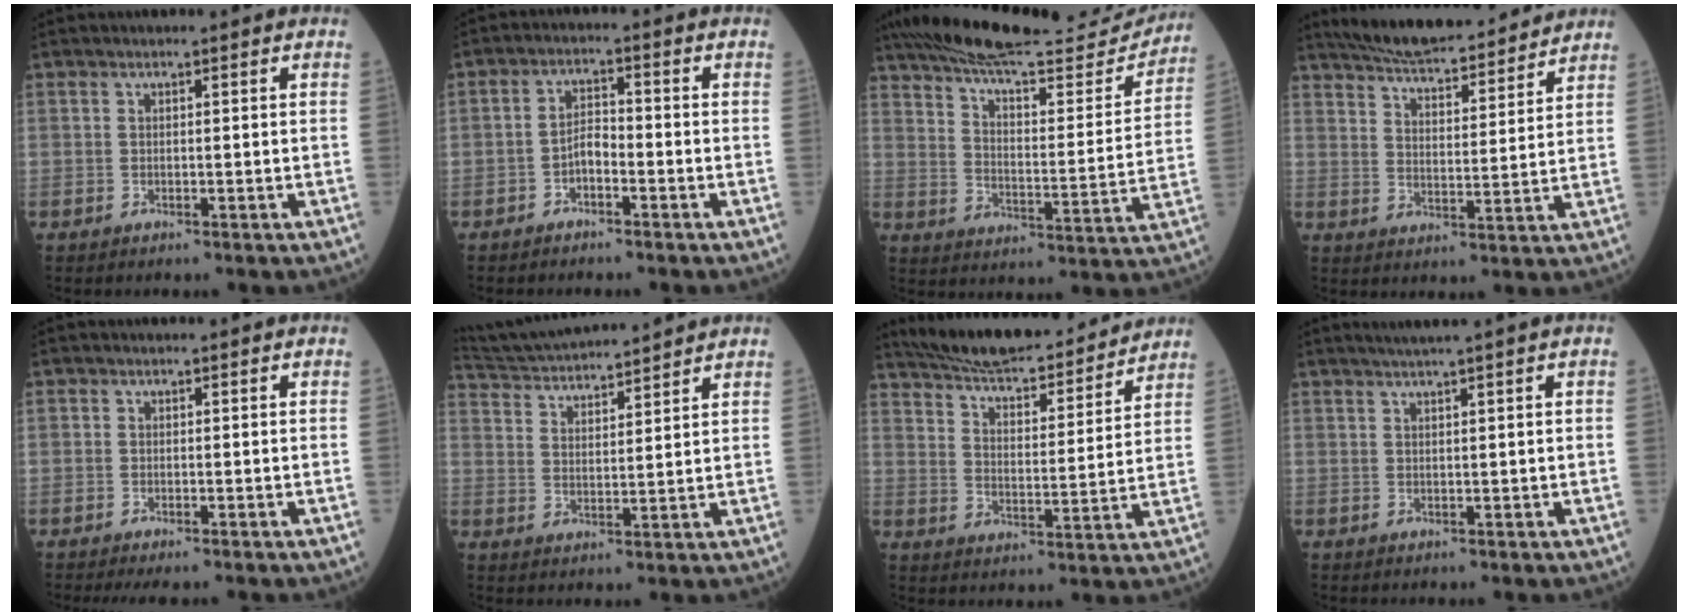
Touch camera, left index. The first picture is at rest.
{"total": 3.0, "force": [-1.7, 1.1, 2.2], "torque": [-0.039, 0.009, -0.026]}
{"total": 23.9, "force": [22.1, 3.1, 8.6], "torque": [-0.142, -0.033, 0.308]}
{"total": 16.3, "force": [14.9, 2.3, 6.2], "torque": [-0.098, 0.008, 0.225]}
{"total": 2.2, "force": [-1.9, 0.5, 1.2], "torque": [-0.017, -0.007, -0.027]}
{"total": 13.6, "force": [12.9, 0.5, 4.4], "torque": [-0.094, 0.025, 0.213]}
{"total": 19.8, "force": [18.1, 2.9, 7.5], "torque": [-0.115, 0.002, 0.265]}
{"total": 2.5, "force": [1.9, -0.9, 1.4], "torque": [-0.020, 0.004, 0.037]}